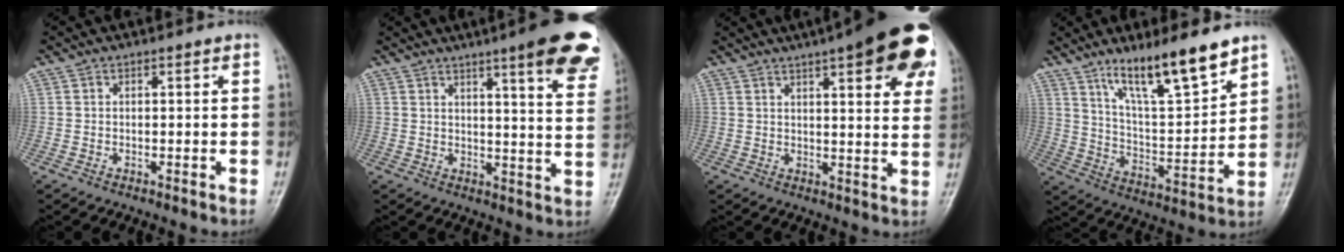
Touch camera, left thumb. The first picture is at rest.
{"total": 16.5, "force": [10.7, 2.5, 12.4], "torque": [-0.126, -0.045, 0.120]}
{"total": 22.1, "force": [11.5, 6.3, 17.7], "torque": [-0.212, -0.007, 0.138]}
{"total": 14.9, "force": [10.7, 2.7, 10.0], "torque": [-0.155, -0.068, 0.196]}